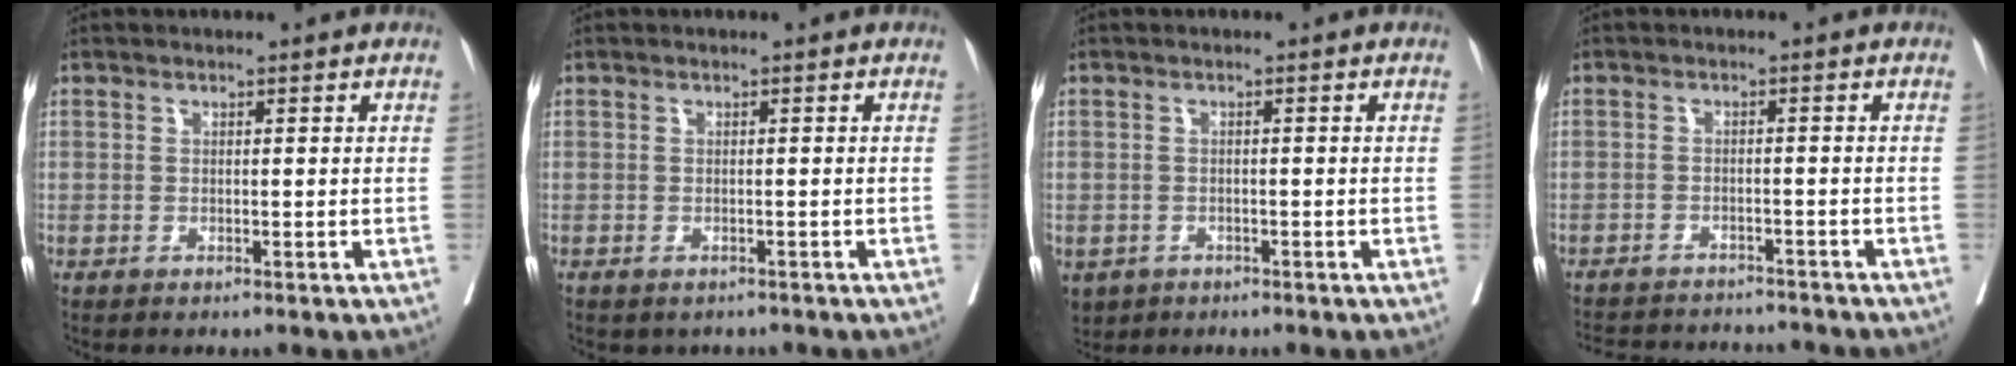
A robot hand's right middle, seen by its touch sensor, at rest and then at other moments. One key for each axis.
{"total": 1.6, "fx": -1.2, "fy": 0.9, "fz": 0.2, "tx": 0.000, "ty": 0.000, "tz": -0.015}
{"total": 5.9, "fx": -3.1, "fy": 4.6, "fz": 1.9, "tx": -0.052, "ty": -0.002, "tz": -0.042}
{"total": 11.6, "fx": -11.0, "fy": 2.6, "fz": 2.8, "tx": -0.053, "ty": 0.008, "tz": -0.143}